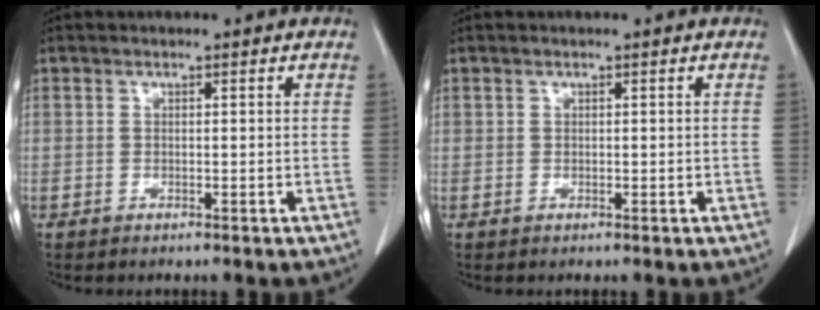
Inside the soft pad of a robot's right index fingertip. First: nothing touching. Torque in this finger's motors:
{"motor_torque": [-0.15, 0.13, -0.04, -0.01]}